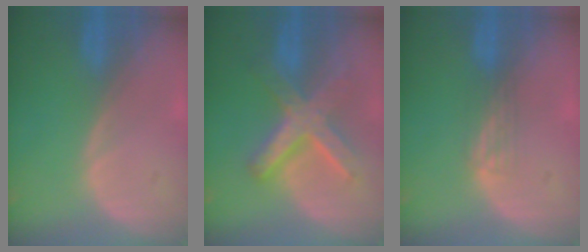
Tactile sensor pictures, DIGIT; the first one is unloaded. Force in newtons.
{"total": 8.9, "press": 8.9, "slide": 0.7}
{"total": 2.2, "press": 1.8, "slide": 1.2}